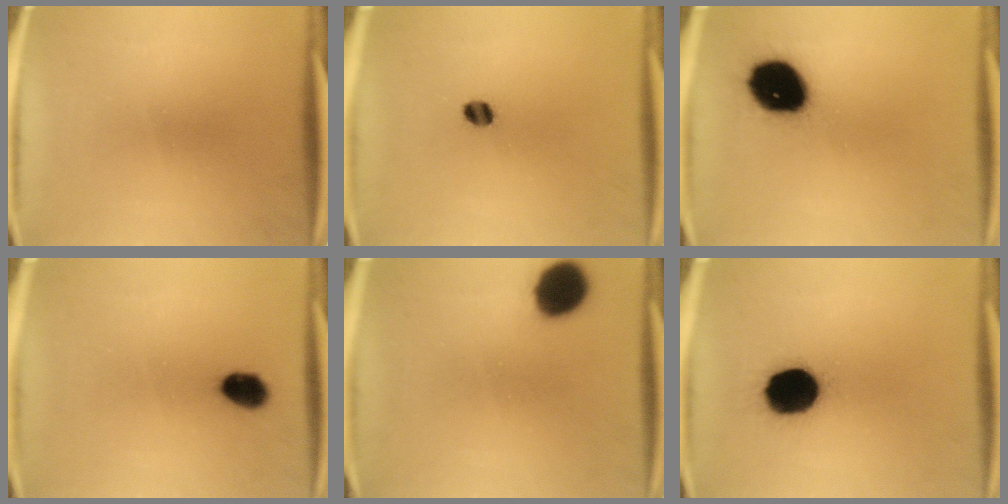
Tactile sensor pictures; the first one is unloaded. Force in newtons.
{"total": 2.8}
{"total": 16.4}
{"total": 5.1}
{"total": 10.5}
{"total": 15.7}